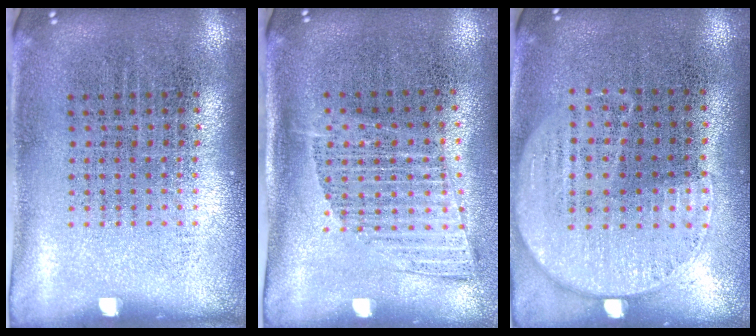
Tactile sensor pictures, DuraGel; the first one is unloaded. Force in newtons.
{"total": 1.3, "press": 1.1, "slide": 0.8}
{"total": 1.2, "press": 1.0, "slide": 0.6}